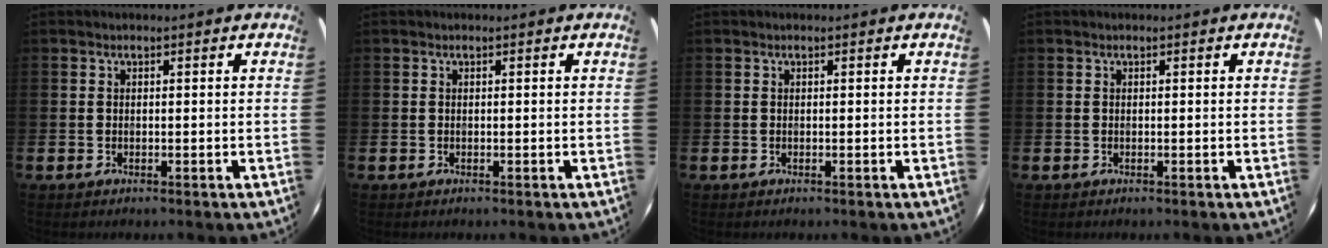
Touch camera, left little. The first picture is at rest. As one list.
[{"total": 0.0}, {"total": 0.0}, {"total": 0.0}]